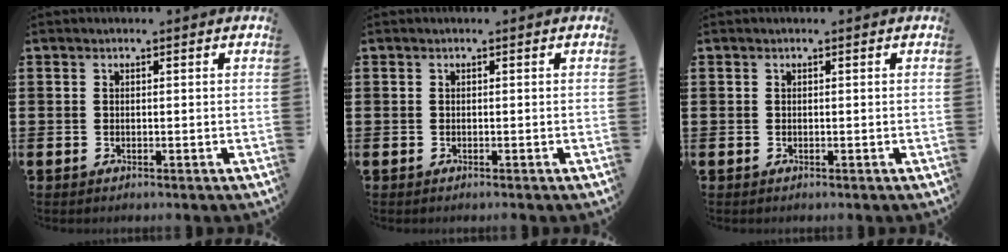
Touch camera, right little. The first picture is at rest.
{"total": 0.0}
{"total": 0.0}